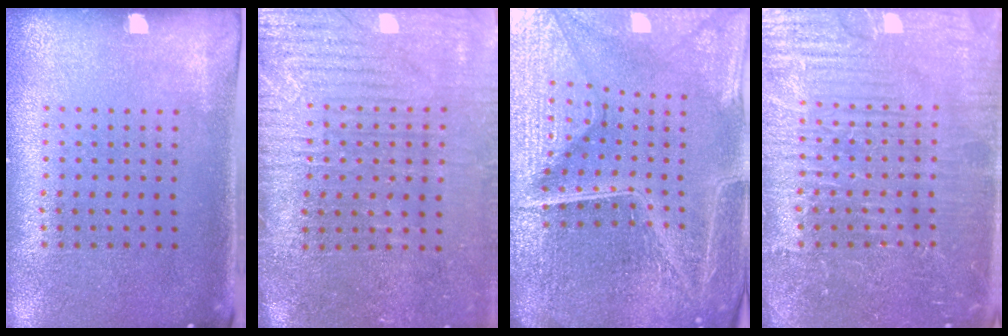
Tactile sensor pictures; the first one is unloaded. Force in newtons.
{"total": 4.2, "press": 3.7, "slide": 2.1}
{"total": 7.1, "press": 6.2, "slide": 3.4}
{"total": 7.6, "press": 7.6, "slide": 0.9}